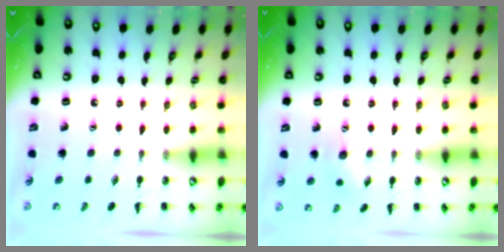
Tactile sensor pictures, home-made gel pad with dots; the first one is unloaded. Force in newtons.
{"total": 7.5, "press": 7.4, "slide": 1.1}